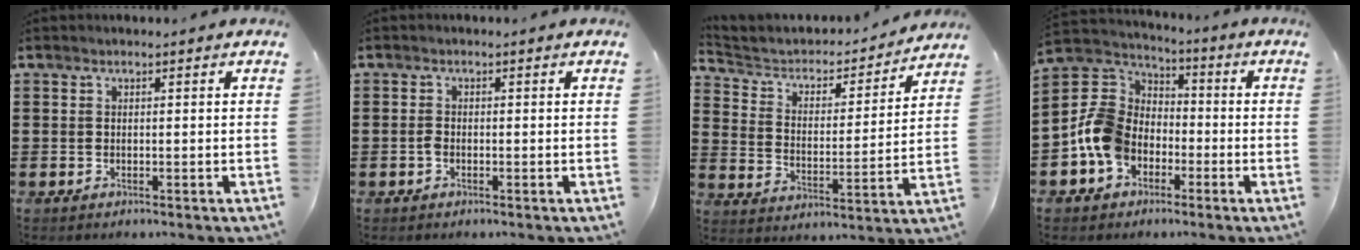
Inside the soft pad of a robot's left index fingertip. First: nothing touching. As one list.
[{"total": 1.1, "force": [-0.5, 0.5, 0.9], "torque": [-0.020, -0.001, -0.010]}, {"total": 3.8, "force": [3.2, 1.8, 1.0], "torque": [-0.043, -0.026, 0.046]}, {"total": 10.0, "force": [-3.3, 8.0, 5.0], "torque": [-0.153, 0.013, -0.071]}]